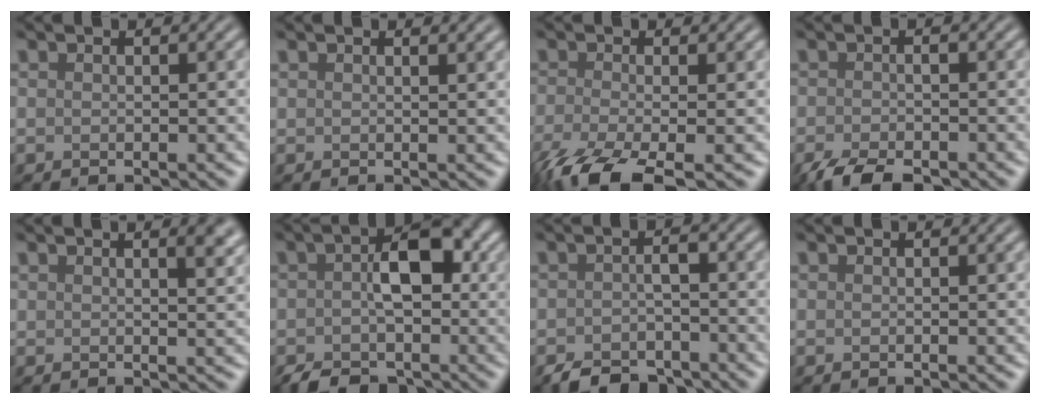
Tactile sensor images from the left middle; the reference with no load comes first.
{"total": 2.3, "force": [1.7, 0.9, 1.2], "torque": [0.000, 0.017, 0.003]}
{"total": 7.2, "force": [-4.7, 2.0, 5.1], "torque": [-0.102, -0.018, -0.084]}
{"total": 4.0, "force": [-3.3, 1.0, 2.1], "torque": [-0.040, -0.003, -0.055]}
{"total": 4.5, "force": [2.5, 1.9, 3.2], "torque": [-0.009, 0.039, 0.013]}
{"total": 6.7, "force": [-2.3, 3.9, 4.9], "torque": [-0.066, 0.005, -0.036]}
{"total": 4.0, "force": [-3.3, 1.4, 1.6], "torque": [-0.024, 0.001, -0.054]}
{"total": 0.0}